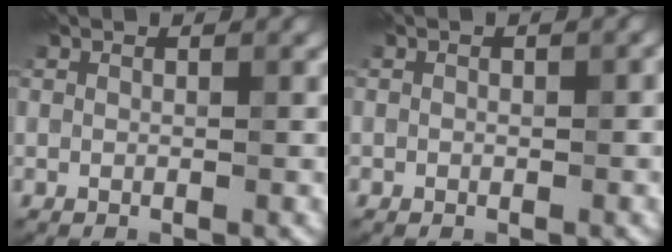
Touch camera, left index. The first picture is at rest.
{"total": 0.7, "force": [-0.2, 0.5, 0.5], "torque": [-0.005, -0.001, -0.001]}